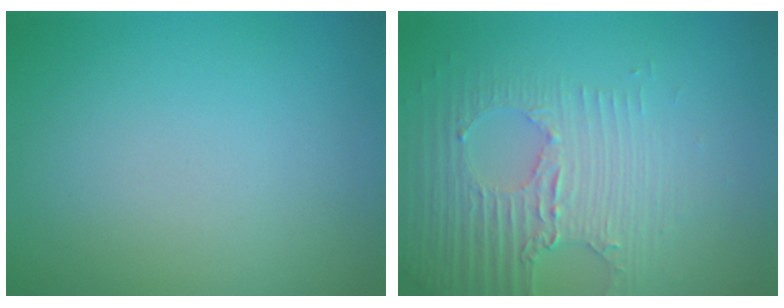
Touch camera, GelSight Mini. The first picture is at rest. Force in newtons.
{"total": 3.5, "press": 3.4, "slide": 0.8}